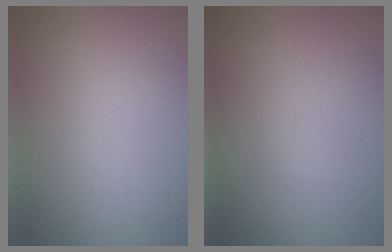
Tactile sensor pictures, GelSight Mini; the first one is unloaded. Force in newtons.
{"total": 0.0}